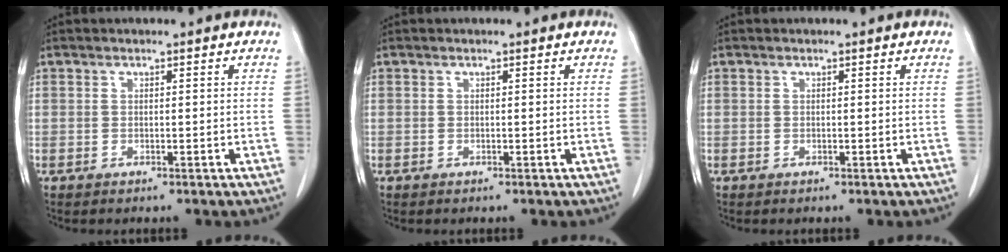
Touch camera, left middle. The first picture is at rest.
{"total": 0.0}
{"total": 0.0}